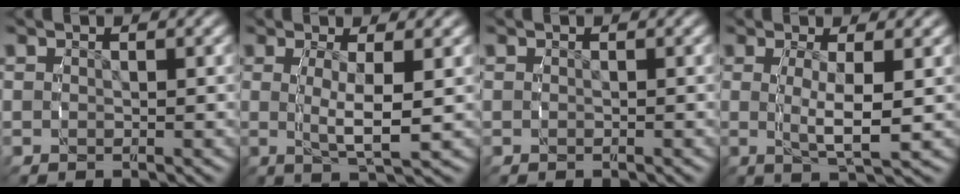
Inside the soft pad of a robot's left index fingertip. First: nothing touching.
{"total": 4.9, "force": [-0.1, 1.5, 4.7], "torque": [-0.085, -0.009, -0.003]}
{"total": 0.0}
{"total": 4.9, "force": [-0.3, 1.6, 4.6], "torque": [-0.087, -0.011, -0.005]}